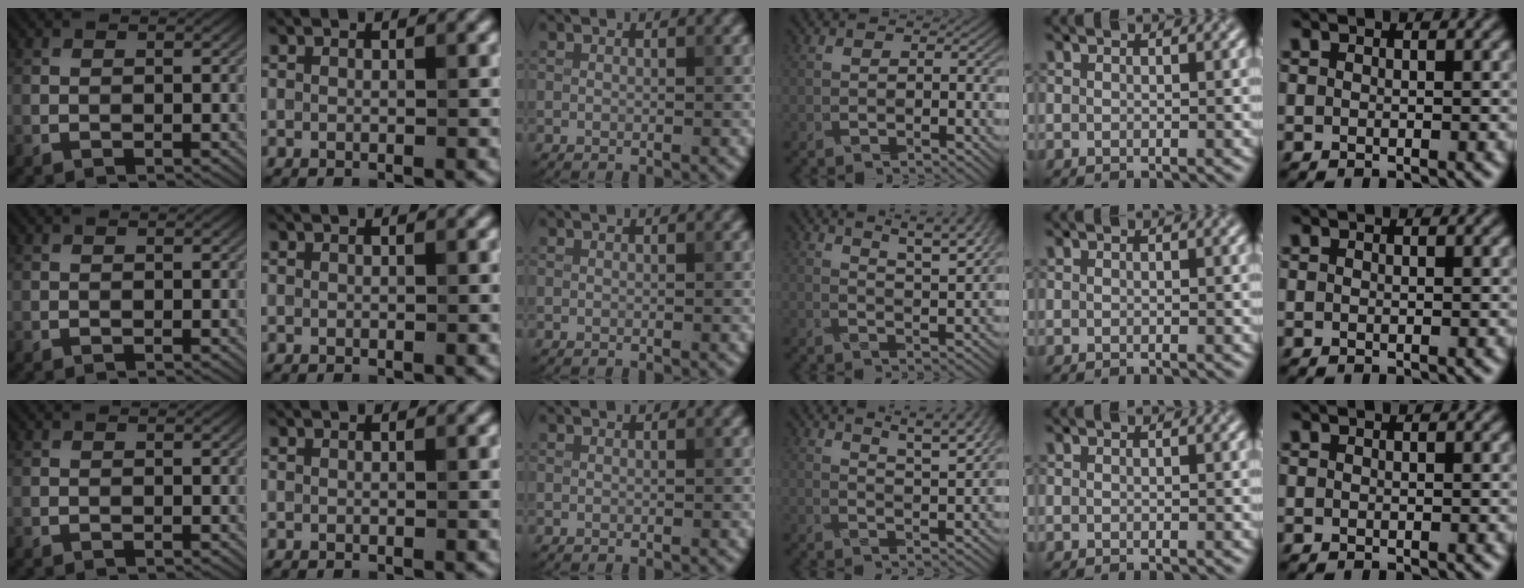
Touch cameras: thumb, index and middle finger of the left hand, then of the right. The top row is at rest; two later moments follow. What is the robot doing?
{"motion": "pour", "object": "sugar"}